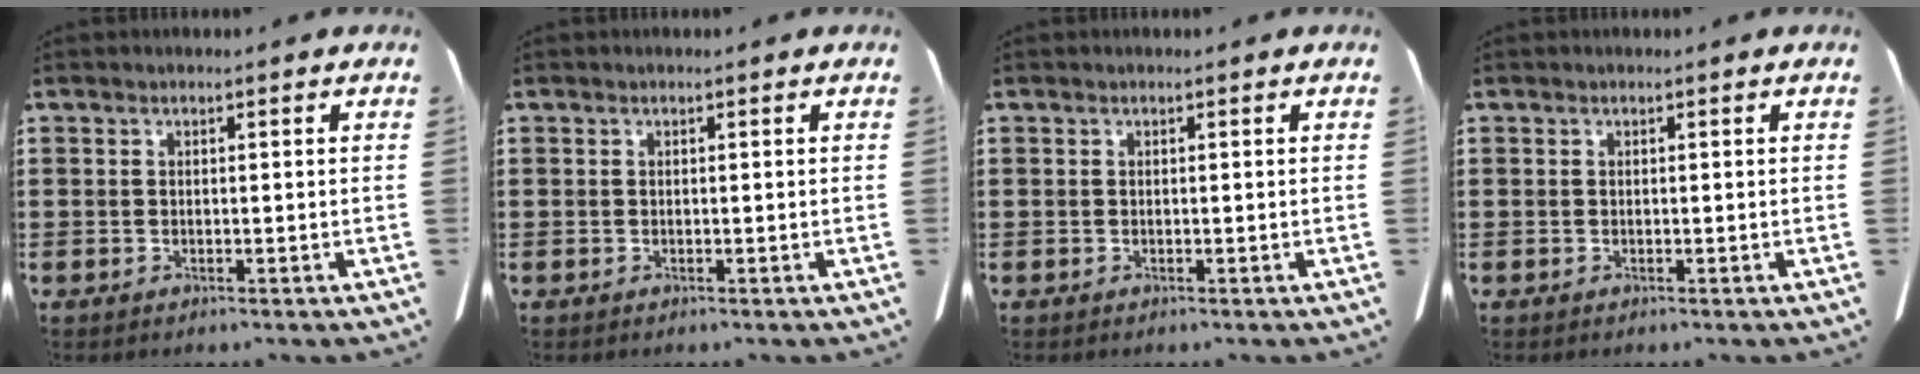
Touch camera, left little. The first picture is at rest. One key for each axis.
{"total": 0.0}
{"total": 0.0}
{"total": 0.0}